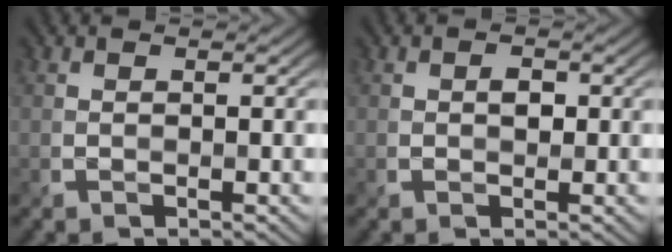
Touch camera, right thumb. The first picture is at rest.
{"total": 1.3, "force": [0.1, 0.9, 0.9], "torque": [-0.017, -0.004, 0.001]}